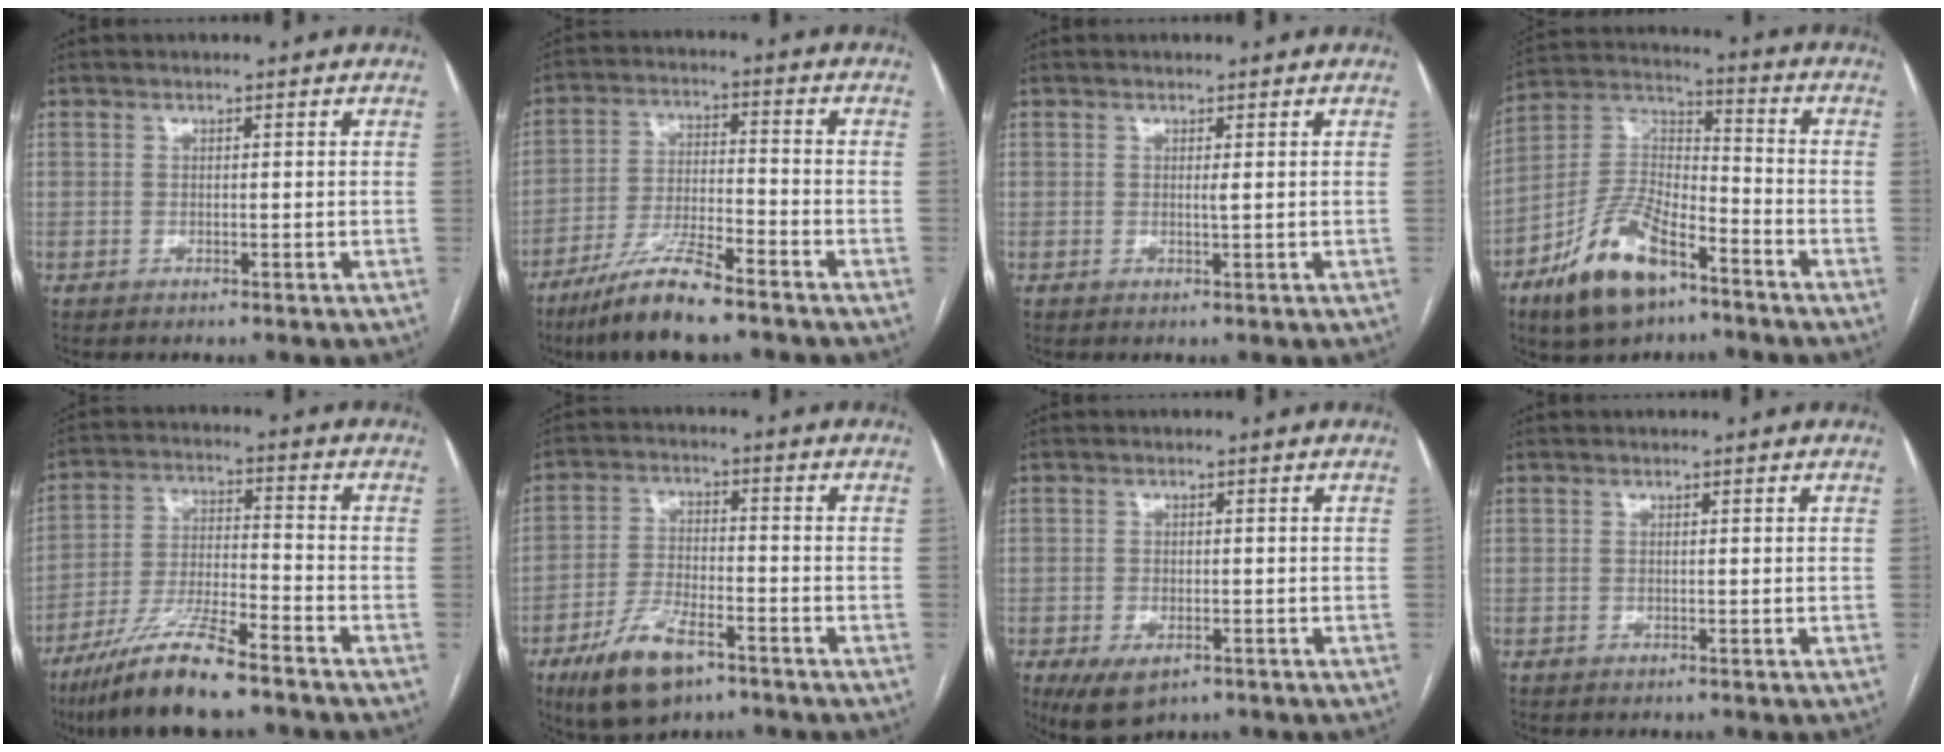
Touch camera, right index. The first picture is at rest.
{"total": 10.7, "force": [-8.1, 0.9, 6.9], "torque": [-0.136, -0.024, -0.149]}
{"total": 0.6, "force": [0.2, -0.3, 0.5], "torque": [-0.011, -0.002, 0.003]}
{"total": 14.4, "force": [-8.9, 5.5, 9.8], "torque": [-0.199, 0.006, -0.165]}
{"total": 12.4, "force": [-9.4, 1.1, 8.0], "torque": [-0.157, -0.023, -0.172]}
{"total": 10.2, "force": [-6.2, 3.9, 7.1], "torque": [-0.146, -0.008, -0.107]}
{"total": 5.4, "force": [-2.9, 2.9, 3.5], "torque": [-0.066, -0.007, -0.038]}
{"total": 0.0}